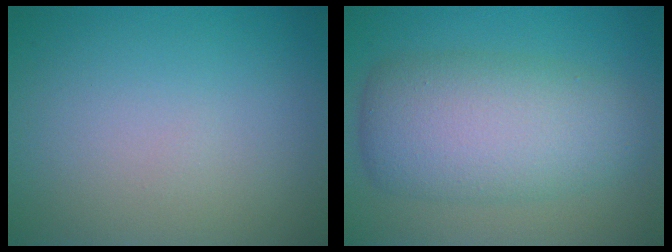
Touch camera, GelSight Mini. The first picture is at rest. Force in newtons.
{"total": 8.0, "press": 8.0, "slide": 0.4}